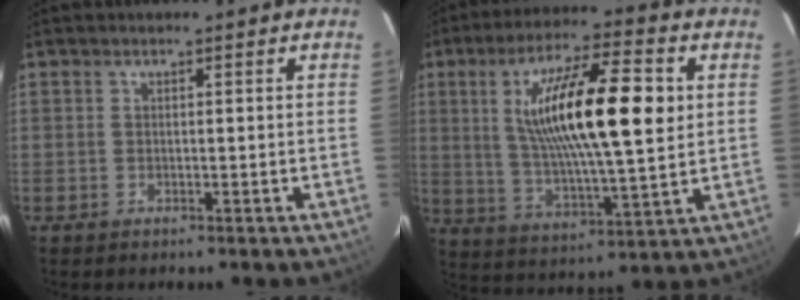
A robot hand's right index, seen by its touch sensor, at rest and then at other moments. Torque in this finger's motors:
{"motor_torque": [1.63, 0.00, 1.05, 0.21]}